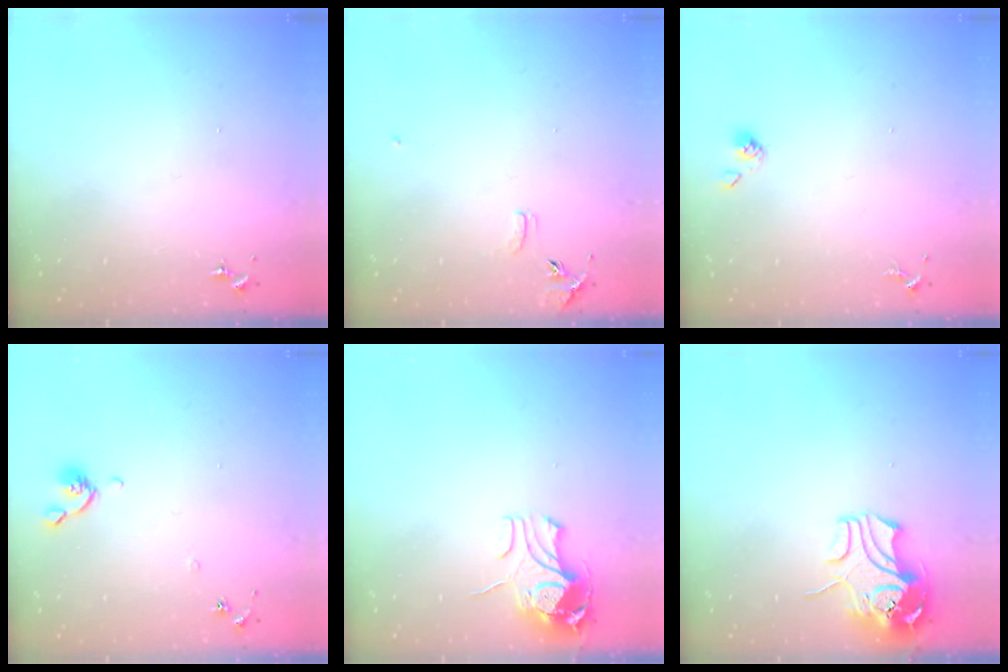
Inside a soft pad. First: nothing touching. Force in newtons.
{"total": 6.9, "press": 6.9, "slide": 0.6}
{"total": 3.6, "press": 3.4, "slide": 1.3}
{"total": 6.2, "press": 6.2, "slide": 0.8}
{"total": 10.8, "press": 10.8, "slide": 1.2}
{"total": 10.8, "press": 10.6, "slide": 1.6}